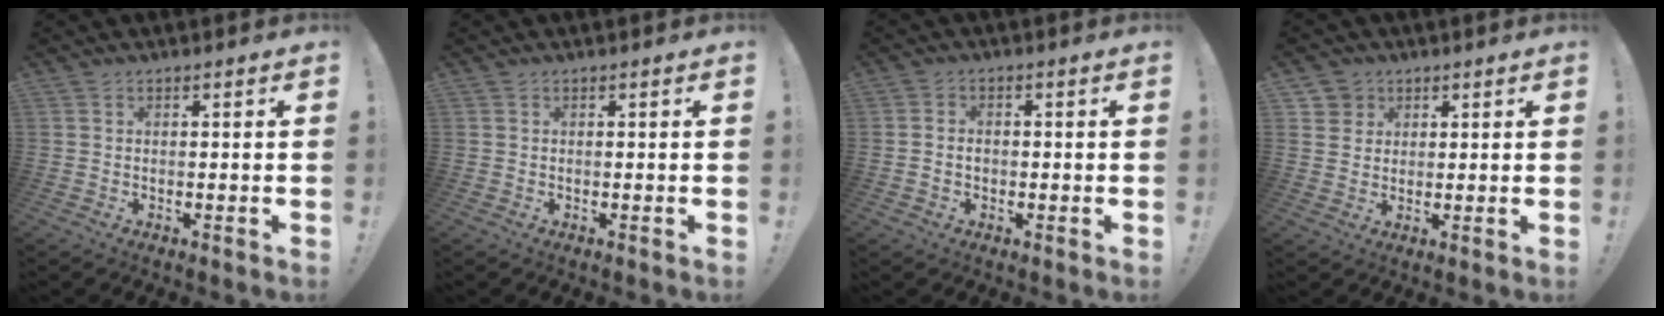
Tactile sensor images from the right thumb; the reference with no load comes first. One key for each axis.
{"total": 0.0}
{"total": 2.4, "fx": -0.8, "fy": 1.8, "fz": 1.4, "tx": -0.016, "ty": 0.003, "tz": -0.016}
{"total": 4.5, "fx": 2.1, "fy": 4.0, "fz": 0.3, "tx": -0.004, "ty": -0.009, "tz": 0.040}